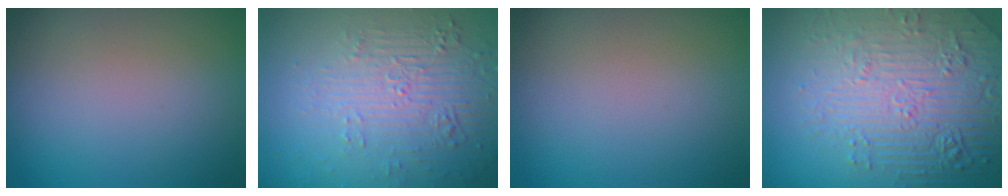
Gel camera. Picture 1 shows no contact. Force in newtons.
{"total": 6.0, "press": 3.6, "slide": 4.8}
{"total": 0.0}
{"total": 7.6, "press": 6.0, "slide": 4.7}